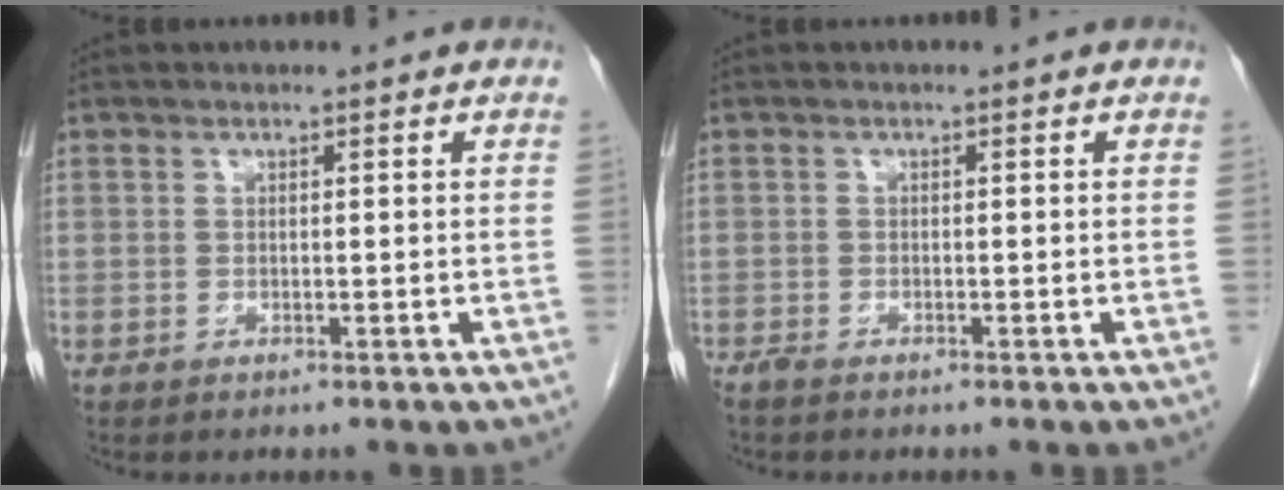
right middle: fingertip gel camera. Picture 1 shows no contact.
{"total": 0.9, "force": [-0.8, 0.1, 0.4], "torque": [-0.016, -0.004, -0.016]}